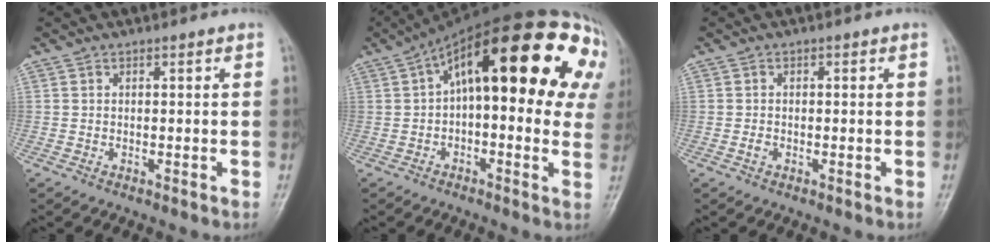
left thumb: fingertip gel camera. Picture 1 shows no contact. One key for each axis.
{"total": 28.2, "fx": 8.3, "fy": 11.8, "fz": 24.2, "tx": -0.312, "ty": 0.069, "tz": 0.113}
{"total": 1.1, "fx": -0.4, "fy": 0.8, "fz": 0.6, "tx": -0.009, "ty": 0.001, "tz": -0.009}